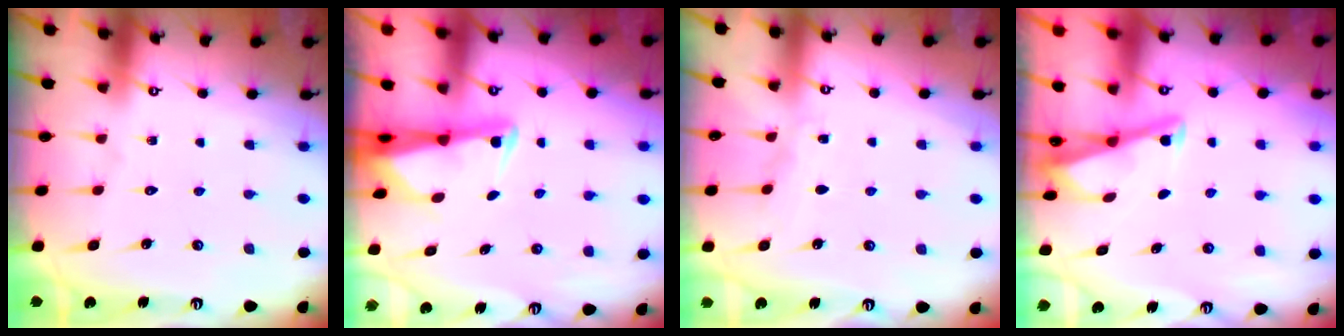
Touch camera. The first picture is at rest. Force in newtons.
{"total": 2.5, "press": 2.4, "slide": 0.5}
{"total": 3.5, "press": 3.4, "slide": 0.5}
{"total": 2.9, "press": 2.9, "slide": 0.3}